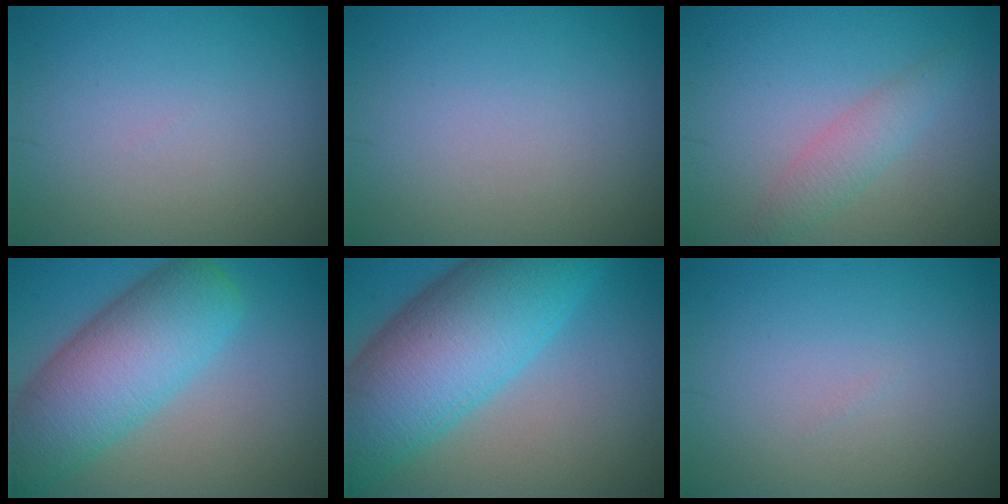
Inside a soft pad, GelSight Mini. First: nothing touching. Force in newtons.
{"total": 0.0}
{"total": 2.1, "press": 2.1, "slide": 0.1}
{"total": 8.9, "press": 8.9, "slide": 0.4}
{"total": 12.8, "press": 12.8, "slide": 0.5}
{"total": 0.0}